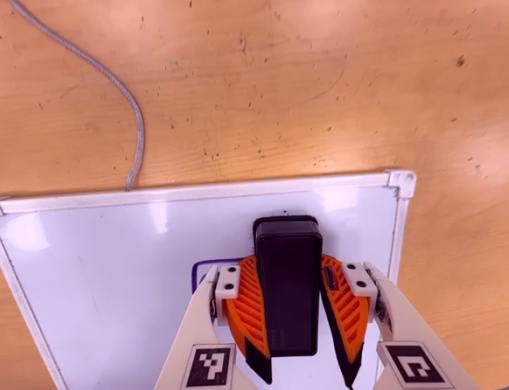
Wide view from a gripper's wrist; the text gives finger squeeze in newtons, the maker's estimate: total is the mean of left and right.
{"total": 18.5, "left": 21.0, "right": 16.0}